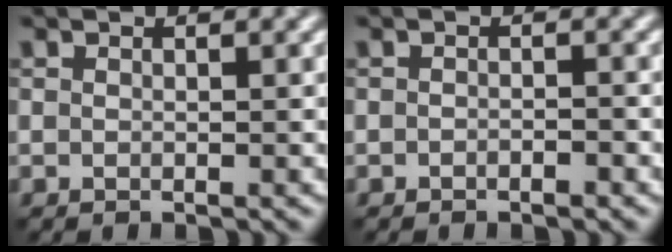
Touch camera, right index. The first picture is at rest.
{"total": 0.7, "force": [-0.6, 0.1, 0.2], "torque": [-0.001, 0.000, -0.010]}